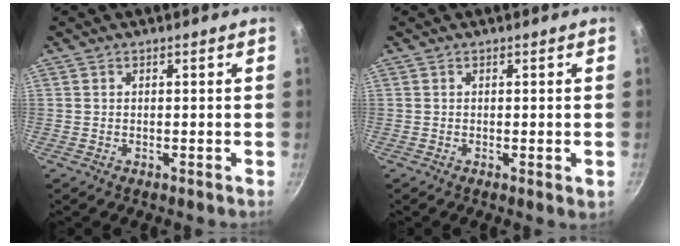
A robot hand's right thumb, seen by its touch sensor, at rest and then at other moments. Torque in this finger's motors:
{"motor_torque": [-0.21, 0.15, -0.17, 0.04, 0.00]}